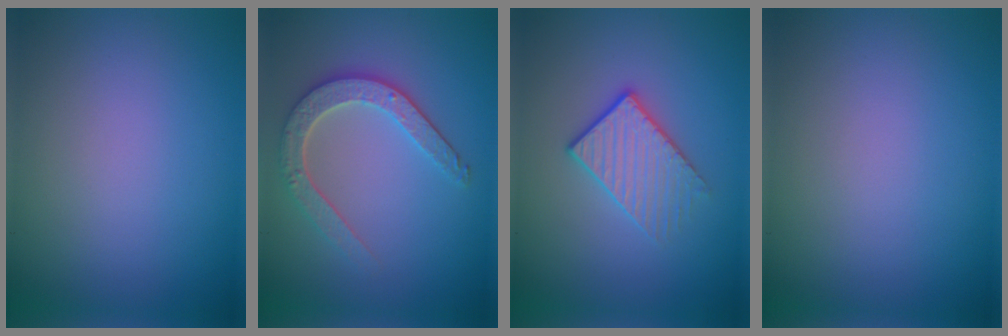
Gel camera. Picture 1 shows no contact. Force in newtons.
{"total": 3.9, "press": 3.4, "slide": 2.0}
{"total": 2.6, "press": 2.3, "slide": 1.2}
{"total": 0.0}